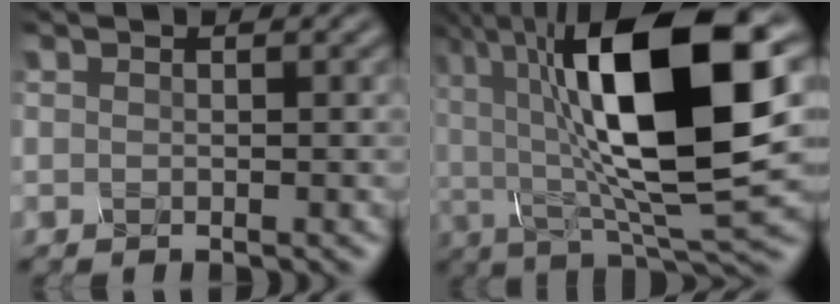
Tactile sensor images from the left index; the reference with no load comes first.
{"total": 16.1, "force": [3.6, 5.4, 14.7], "torque": [-0.251, 0.001, 0.048]}